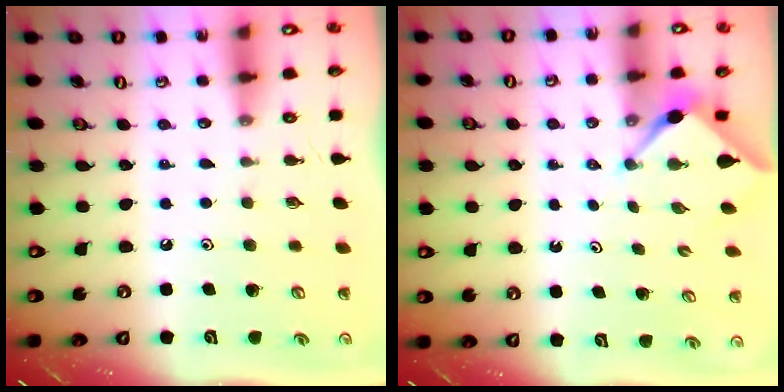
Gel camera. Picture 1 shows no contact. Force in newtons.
{"total": 3.1, "press": 3.1, "slide": 0.4}